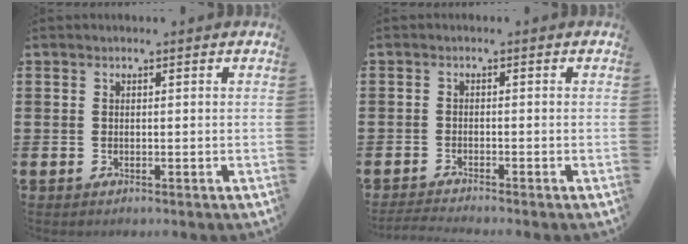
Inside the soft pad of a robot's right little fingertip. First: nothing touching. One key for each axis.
{"total": 1.3, "fx": -1.2, "fy": -0.1, "fz": 0.5, "tx": -0.007, "ty": 0.002, "tz": -0.024}